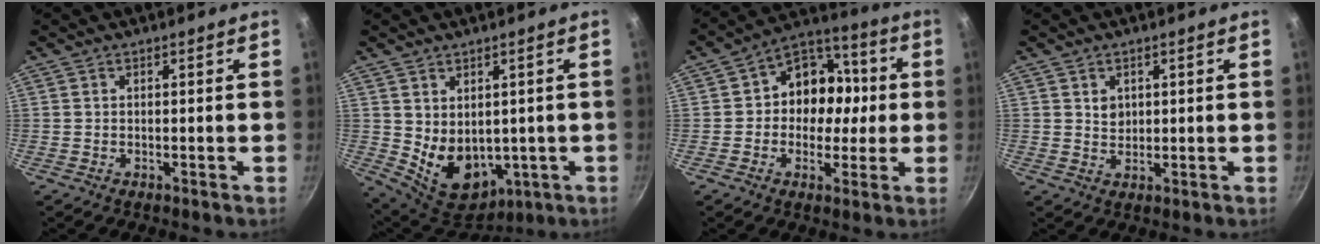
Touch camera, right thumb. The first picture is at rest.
{"total": 11.2, "force": [0.2, 8.2, 7.6], "torque": [-0.098, -0.025, 0.035]}
{"total": 12.7, "force": [0.3, 10.5, 7.1], "torque": [-0.048, 0.027, -0.014]}
{"total": 2.6, "force": [0.9, 2.2, 1.2], "torque": [-0.010, -0.006, 0.016]}